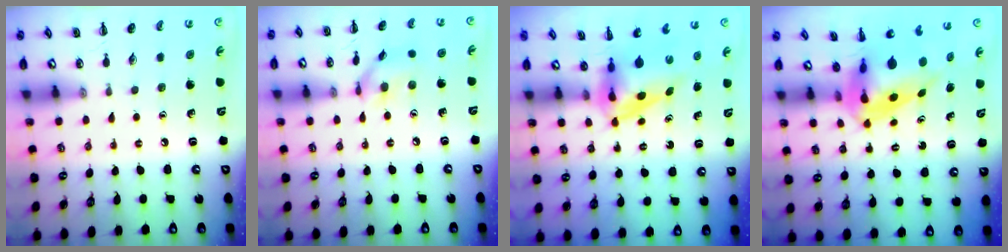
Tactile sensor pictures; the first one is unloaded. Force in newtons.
{"total": 8.8, "press": 8.8, "slide": 0.9}
{"total": 4.0, "press": 3.9, "slide": 0.7}
{"total": 7.8, "press": 7.4, "slide": 2.4}